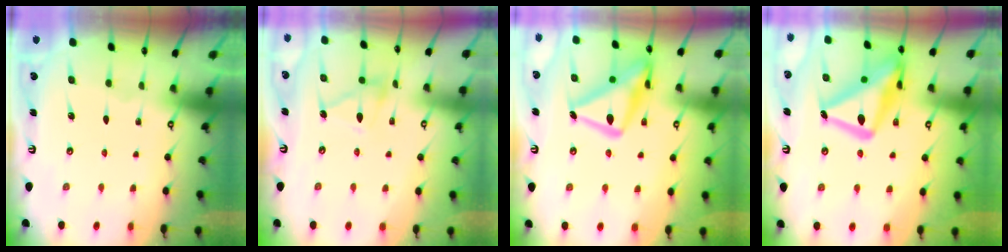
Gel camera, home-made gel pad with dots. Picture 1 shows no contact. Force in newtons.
{"total": 9.3, "press": 9.3, "slide": 0.6}
{"total": 19.9, "press": 19.8, "slide": 1.6}
{"total": 21.7, "press": 21.6, "slide": 2.0}